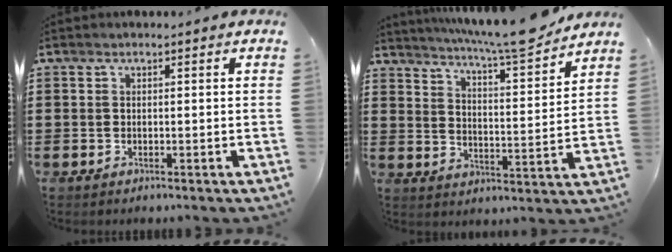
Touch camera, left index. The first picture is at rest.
{"total": 9.0, "force": [8.3, -0.2, 3.5], "torque": [-0.072, -0.050, 0.140]}